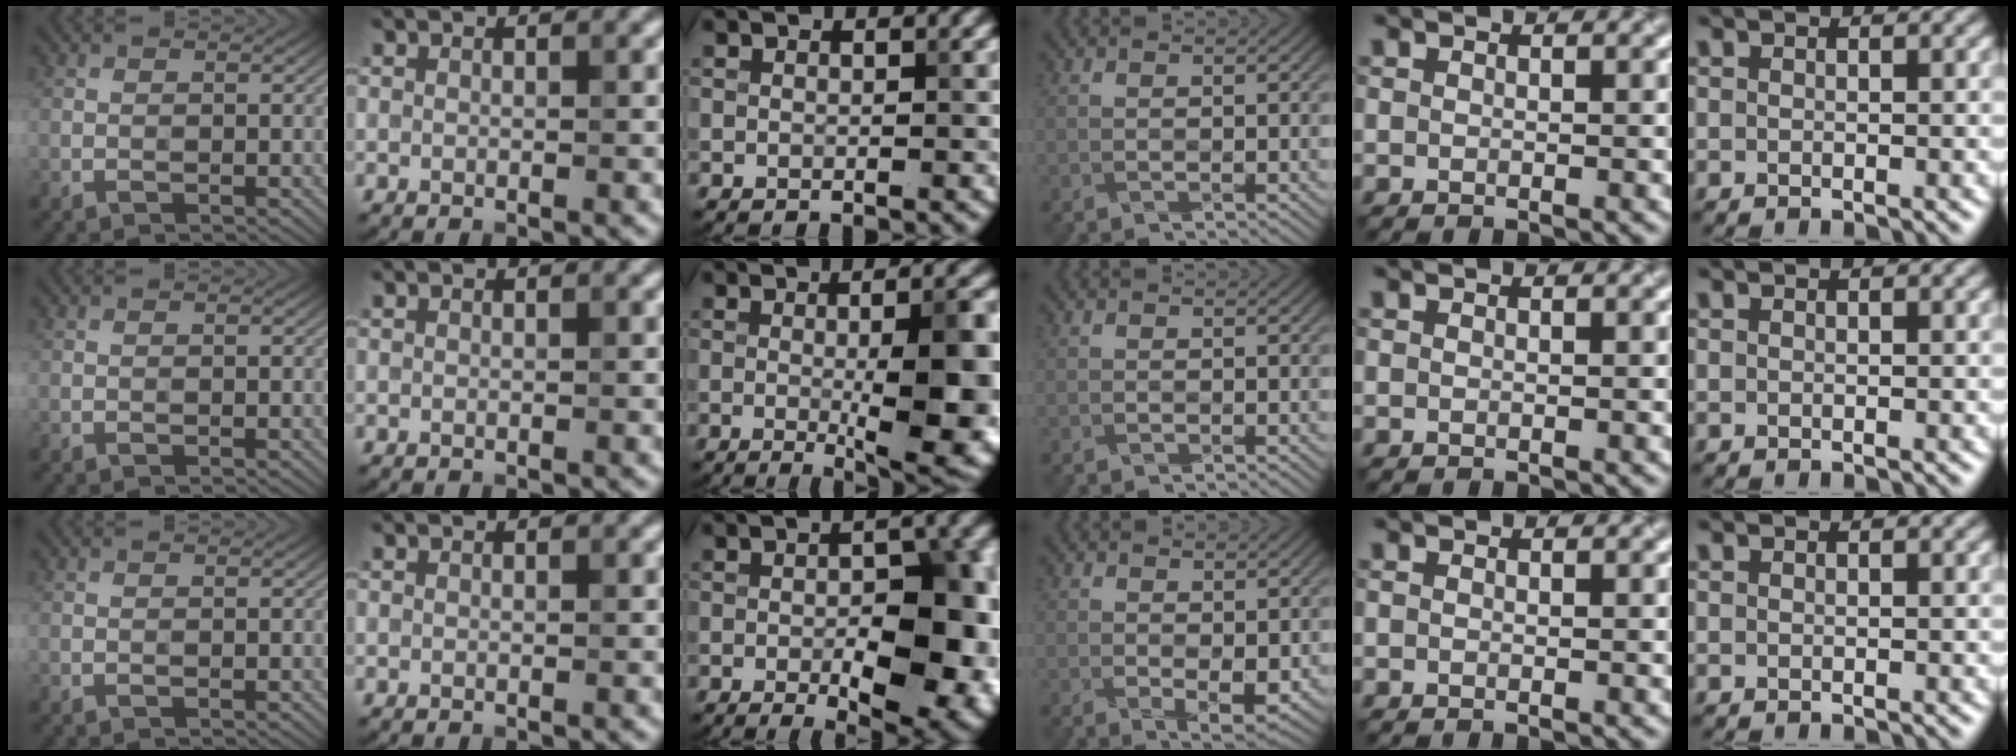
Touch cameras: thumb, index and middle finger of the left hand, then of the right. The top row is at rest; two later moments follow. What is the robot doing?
{"motion": "wrap", "object": "arm wrap"}